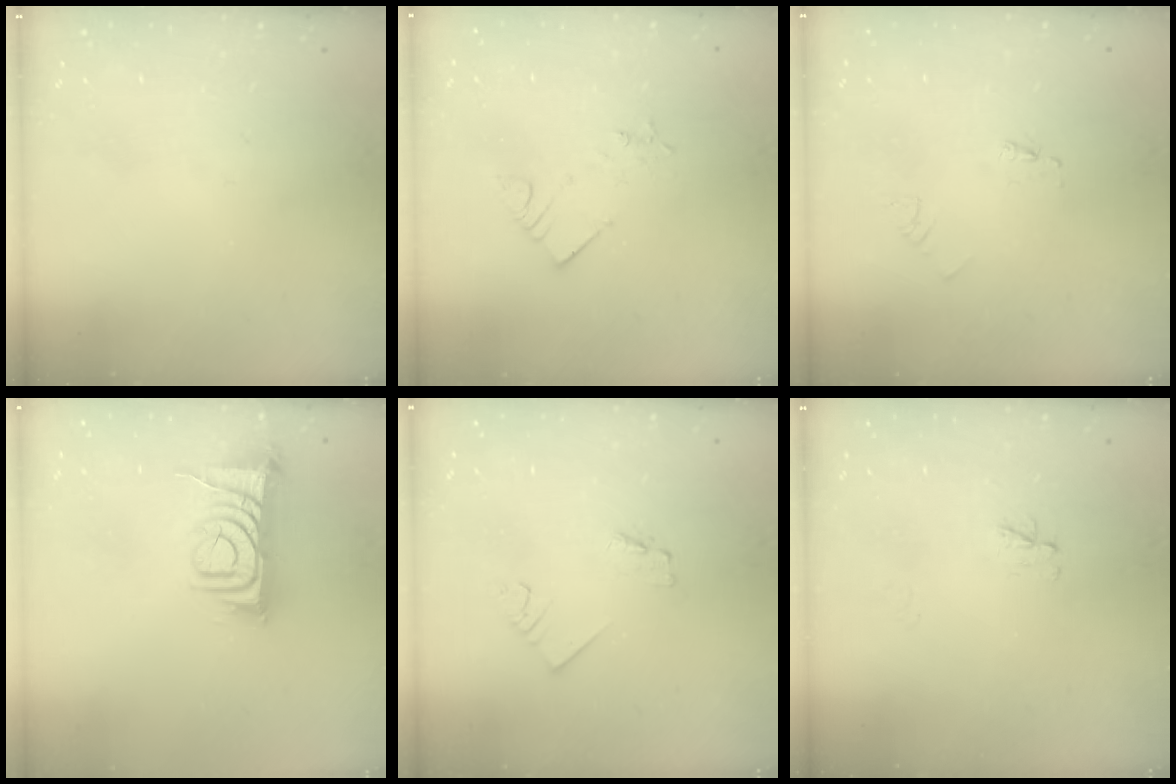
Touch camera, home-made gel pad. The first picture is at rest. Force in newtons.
{"total": 2.8, "press": 2.7, "slide": 0.5}
{"total": 2.1, "press": 2.1, "slide": 0.1}
{"total": 9.7, "press": 9.6, "slide": 1.2}
{"total": 1.7, "press": 1.7, "slide": 0.3}
{"total": 3.0, "press": 3.0, "slide": 0.4}